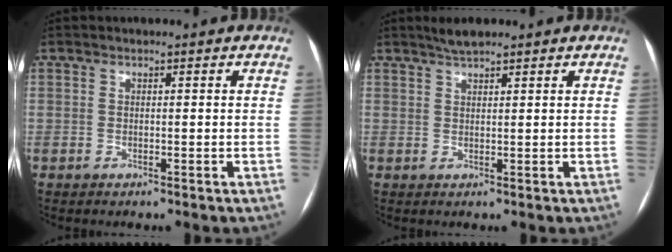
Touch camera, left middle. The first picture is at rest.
{"total": 2.5, "force": [2.2, 0.3, 1.3], "torque": [-0.029, 0.007, 0.040]}